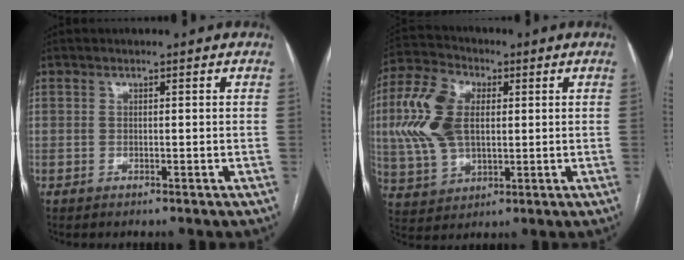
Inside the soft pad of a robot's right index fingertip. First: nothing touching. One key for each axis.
{"total": 12.4, "fx": 2.1, "fy": 7.3, "fz": 9.9, "tx": -0.242, "ty": 0.027, "tz": 0.045}